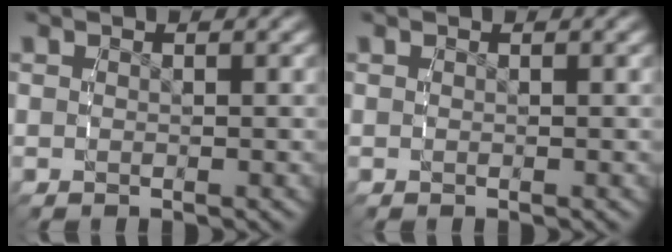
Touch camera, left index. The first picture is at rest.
{"total": 0.0}